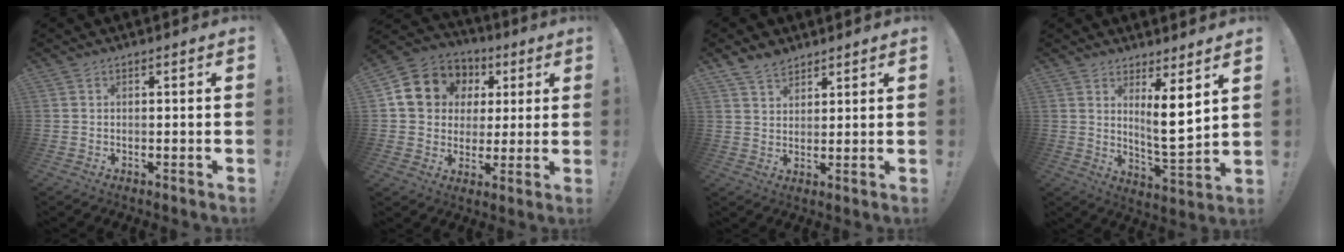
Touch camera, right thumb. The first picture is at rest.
{"total": 13.2, "force": [4.4, 11.4, 5.0], "torque": [-0.066, -0.017, 0.096]}
{"total": 5.7, "force": [4.5, 3.1, 1.6], "torque": [-0.028, -0.024, 0.085]}
{"total": 9.4, "force": [4.5, 1.4, 8.1], "torque": [-0.114, -0.044, 0.076]}